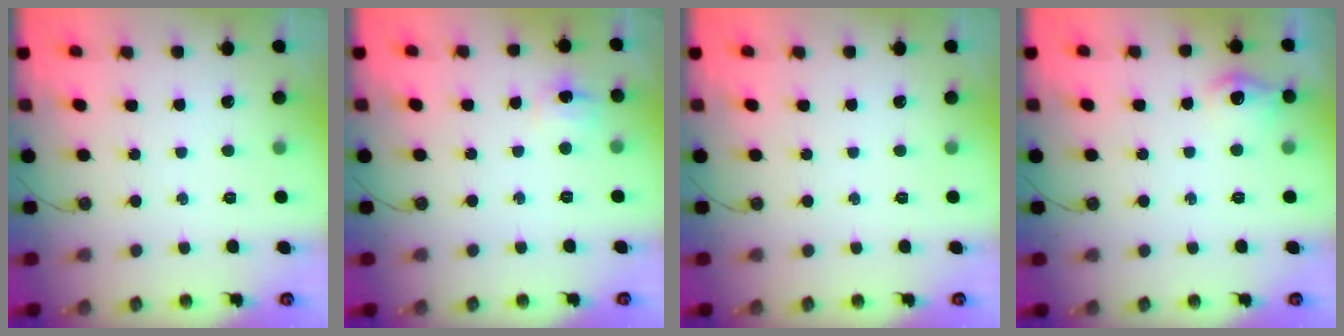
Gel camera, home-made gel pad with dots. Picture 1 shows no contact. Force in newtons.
{"total": 5.5, "press": 5.5, "slide": 0.3}
{"total": 0.0}
{"total": 9.0, "press": 8.9, "slide": 0.9}